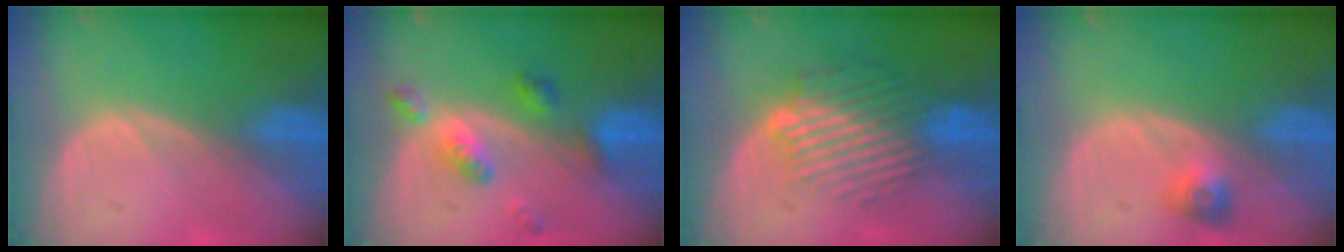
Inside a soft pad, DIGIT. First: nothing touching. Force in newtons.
{"total": 5.9, "press": 5.1, "slide": 2.9}
{"total": 9.4, "press": 8.0, "slide": 5.1}
{"total": 2.9, "press": 2.6, "slide": 1.2}